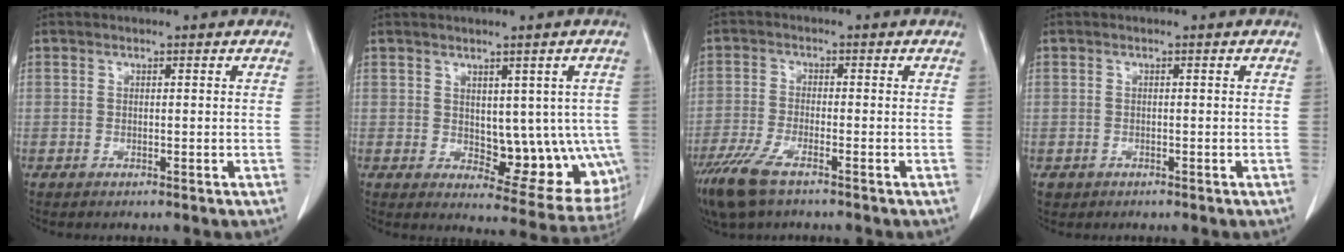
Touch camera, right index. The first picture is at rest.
{"total": 11.1, "force": [-0.3, 6.1, 9.3], "torque": [-0.090, 0.005, 0.016]}
{"total": 7.0, "force": [-4.7, 1.6, 5.0], "torque": [-0.104, -0.017, -0.085]}
{"total": 1.1, "force": [-0.4, 1.0, 0.0], "torque": [-0.004, 0.004, -0.001]}